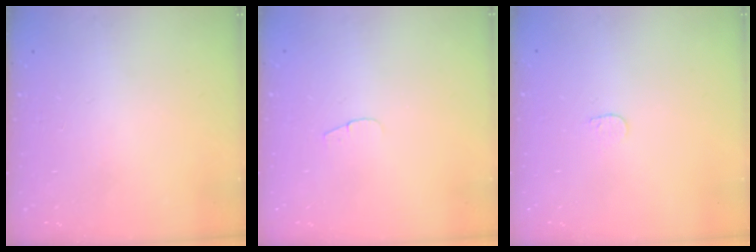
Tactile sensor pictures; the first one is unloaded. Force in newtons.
{"total": 3.8, "press": 3.8, "slide": 0.4}
{"total": 3.3, "press": 3.3, "slide": 0.3}